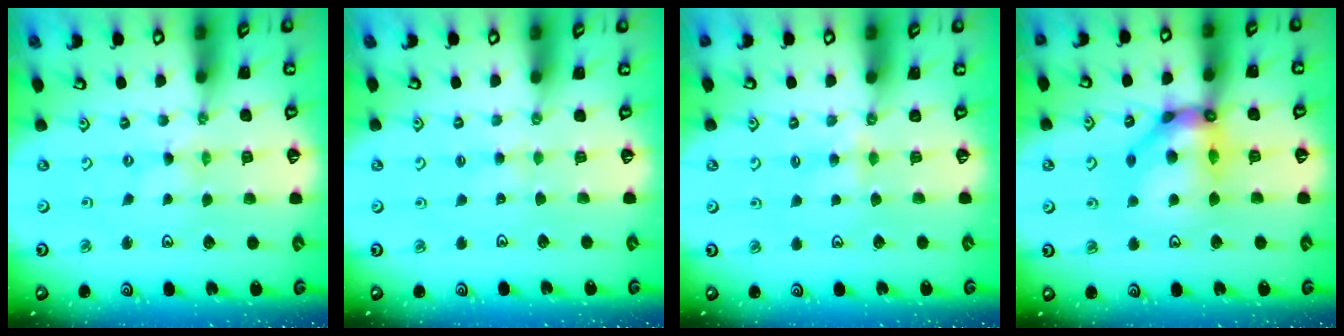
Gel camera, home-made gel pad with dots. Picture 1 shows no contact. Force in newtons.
{"total": 1.7, "press": 1.7, "slide": 0.4}
{"total": 3.3, "press": 3.3, "slide": 0.4}
{"total": 15.1, "press": 15.0, "slide": 2.0}